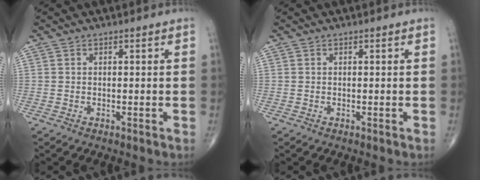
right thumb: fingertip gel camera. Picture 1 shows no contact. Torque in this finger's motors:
{"motor_torque": [0.02, -0.01, -0.01, 0.00, 0.01]}